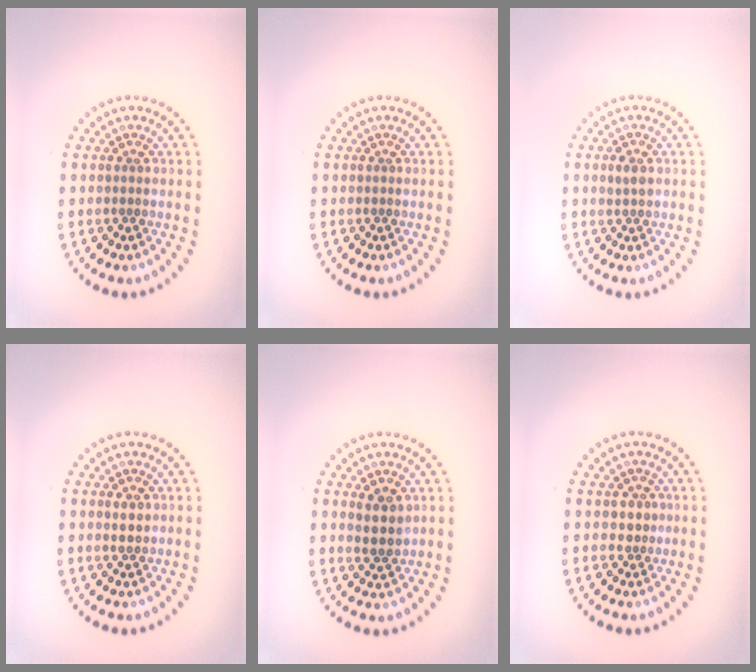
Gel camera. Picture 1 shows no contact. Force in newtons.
{"total": 0.0}
{"total": 1.5, "press": 1.5, "slide": 0.3}
{"total": 1.1, "press": 1.0, "slide": 0.3}
{"total": 2.4, "press": 2.2, "slide": 0.9}
{"total": 1.5, "press": 1.2, "slide": 0.9}